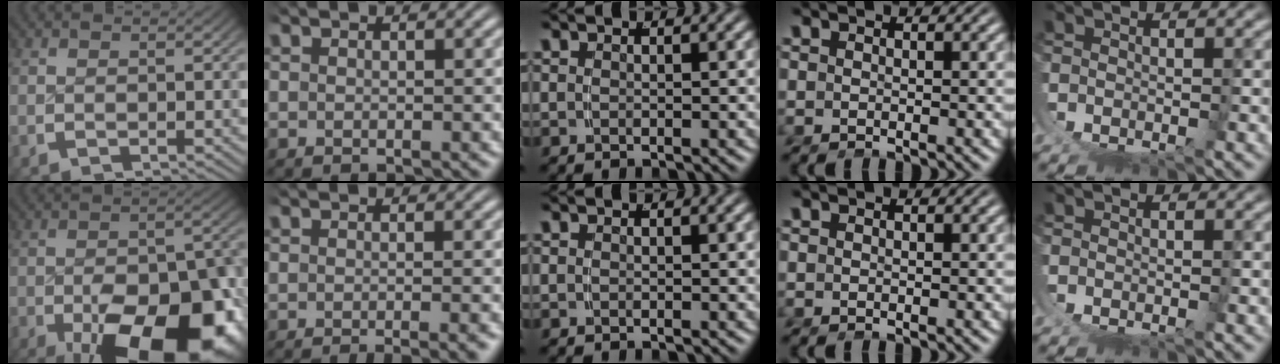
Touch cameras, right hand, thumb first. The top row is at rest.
{"thumb": {"total": 19.5, "force": [-6.9, 10.7, 14.8], "torque": [-0.233, -0.081, -0.071]}, "index": {"total": 2.3, "force": [-2.1, -0.1, 1.0], "torque": [-0.003, 0.003, -0.034]}}